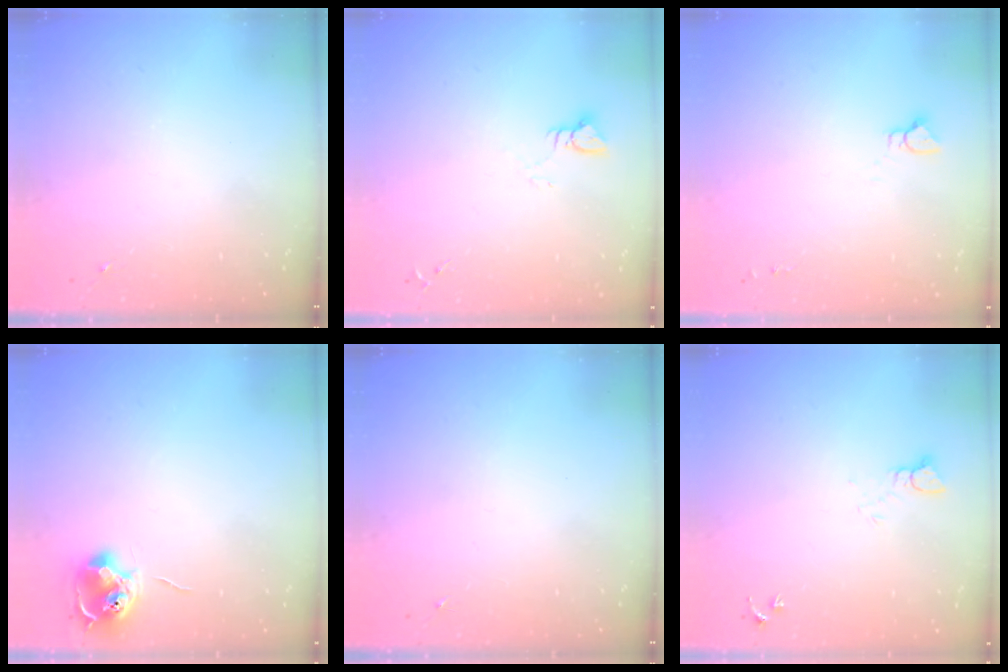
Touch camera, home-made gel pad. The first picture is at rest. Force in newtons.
{"total": 3.8, "press": 3.8, "slide": 0.4}
{"total": 3.0, "press": 3.0, "slide": 0.2}
{"total": 9.6, "press": 9.6, "slide": 0.3}
{"total": 0.0}
{"total": 3.4, "press": 3.4, "slide": 0.2}